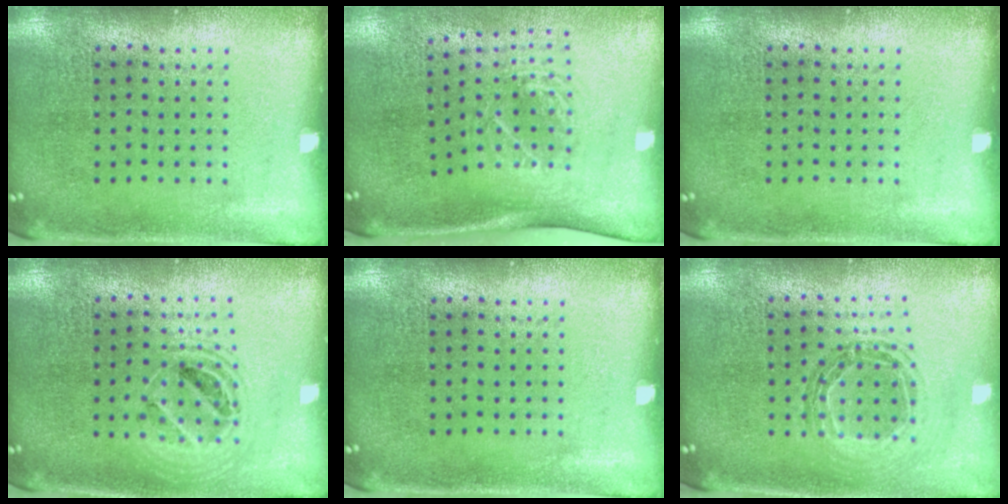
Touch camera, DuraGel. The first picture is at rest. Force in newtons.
{"total": 1.8, "press": 1.3, "slide": 1.4}
{"total": 0.0}
{"total": 1.4, "press": 1.2, "slide": 0.7}
{"total": 0.0}
{"total": 0.8, "press": 0.8, "slide": 0.1}